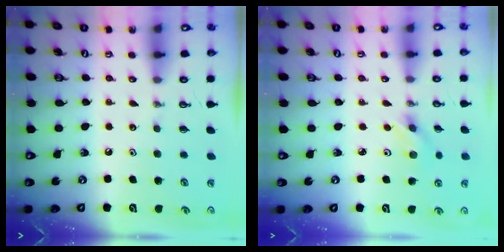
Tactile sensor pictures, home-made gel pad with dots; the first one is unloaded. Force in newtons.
{"total": 2.0, "press": 1.9, "slide": 0.4}